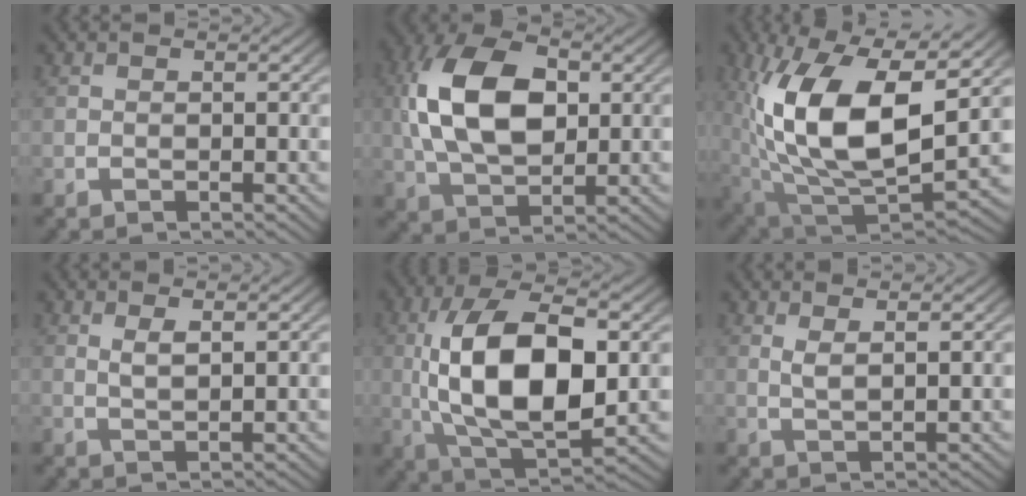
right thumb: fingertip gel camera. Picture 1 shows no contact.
{"total": 11.3, "force": [1.5, 7.3, 8.5], "torque": [-0.191, -0.020, 0.042]}
{"total": 15.4, "force": [-0.1, 9.3, 12.2], "torque": [-0.269, -0.058, 0.030]}
{"total": 1.7, "force": [1.3, 0.2, 1.1], "torque": [-0.025, -0.006, 0.034]}
{"total": 15.1, "force": [-0.3, 8.4, 12.5], "torque": [-0.280, -0.047, 0.025]}
{"total": 2.3, "force": [1.7, 0.3, 1.5], "torque": [-0.033, -0.005, 0.041]}